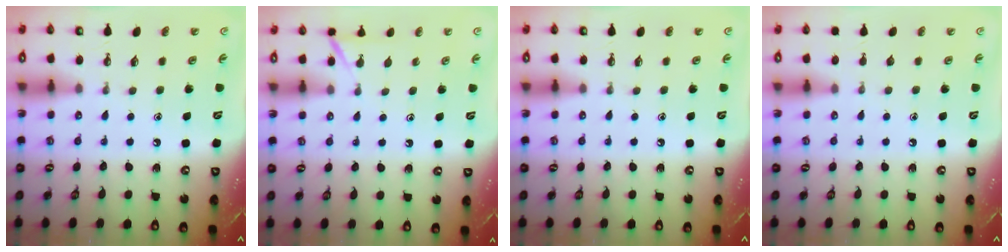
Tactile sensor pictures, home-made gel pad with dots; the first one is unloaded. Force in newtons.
{"total": 3.7, "press": 3.6, "slide": 0.4}
{"total": 0.0}
{"total": 0.0}